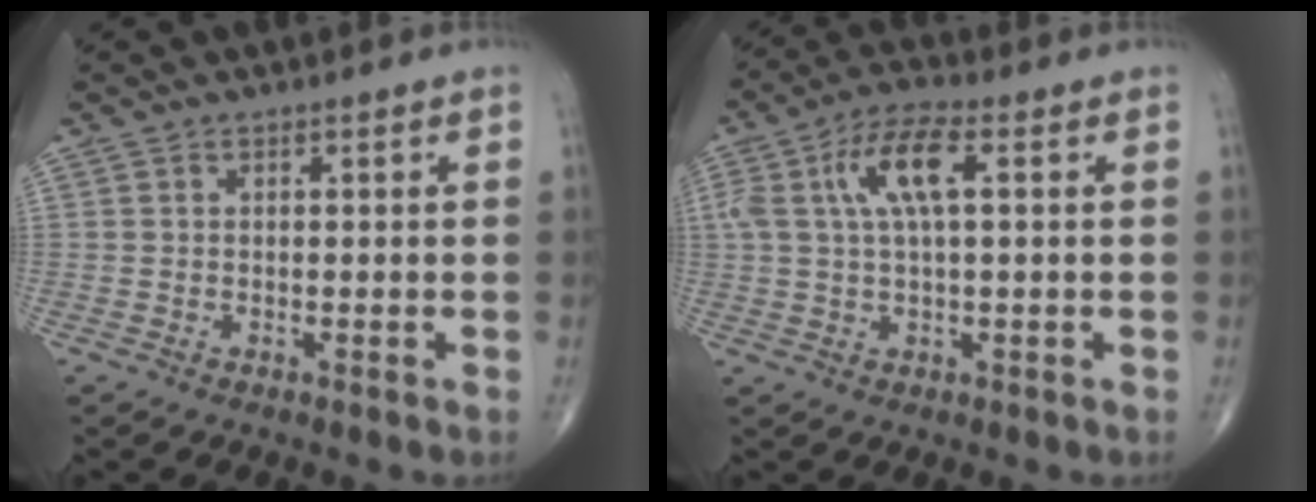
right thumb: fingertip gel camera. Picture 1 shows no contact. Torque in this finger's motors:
{"motor_torque": [0.21, 0.28, 1.17, 0.38, 0.36]}